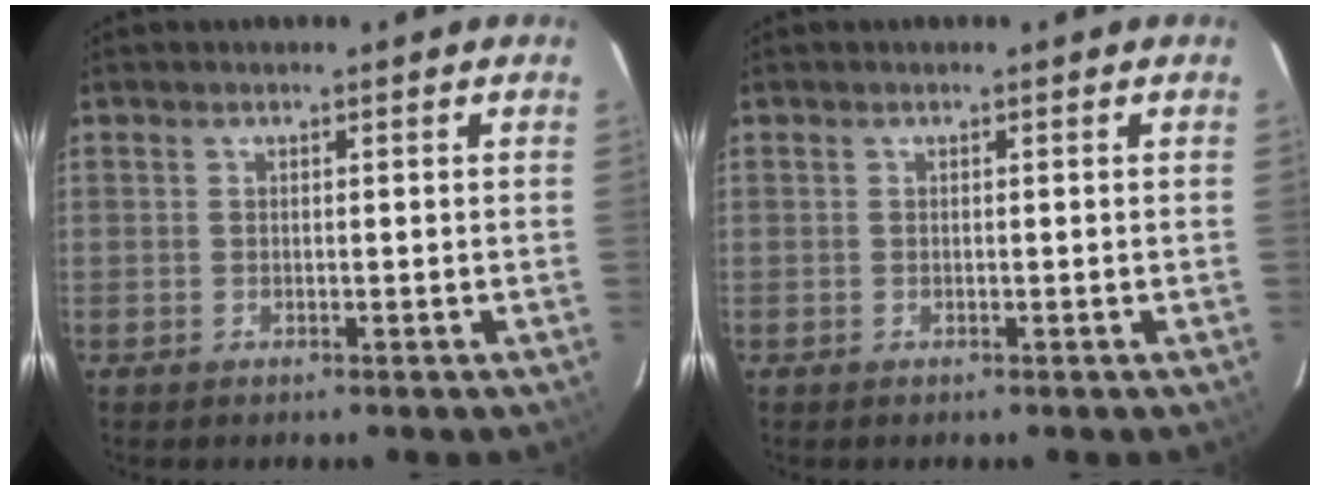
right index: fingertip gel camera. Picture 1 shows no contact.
{"total": 0.0}